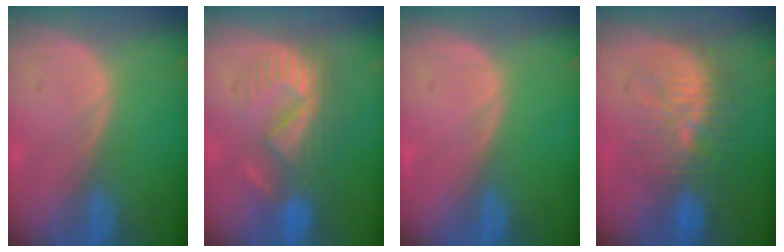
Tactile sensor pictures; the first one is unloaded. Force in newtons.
{"total": 8.6, "press": 8.2, "slide": 2.6}
{"total": 0.0}
{"total": 9.2, "press": 8.9, "slide": 2.1}